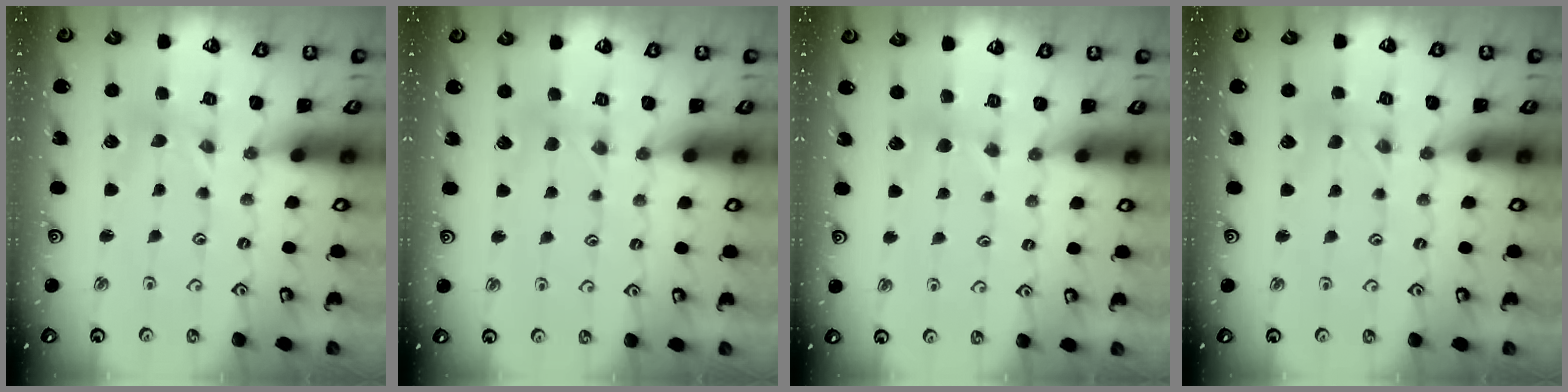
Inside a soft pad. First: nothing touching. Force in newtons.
{"total": 2.4, "press": 2.4, "slide": 0.4}
{"total": 2.3, "press": 2.3, "slide": 0.4}
{"total": 0.0}